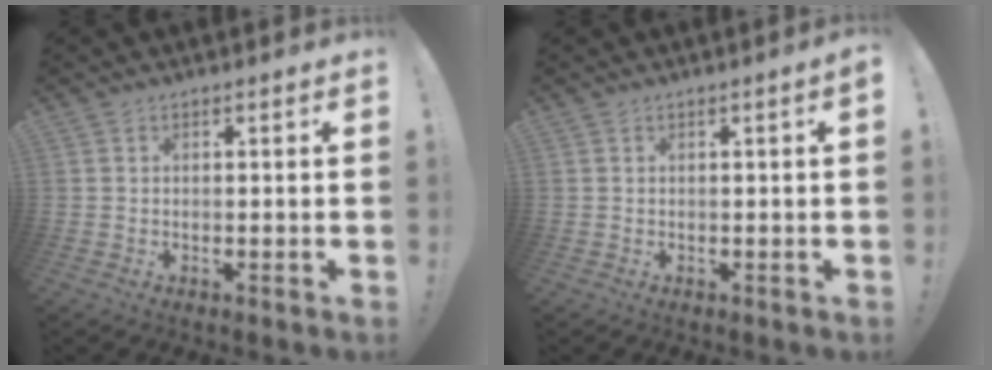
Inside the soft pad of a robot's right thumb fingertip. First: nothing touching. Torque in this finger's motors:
{"motor_torque": [-0.08, 0.19, 0.22, 0.05, -0.02]}